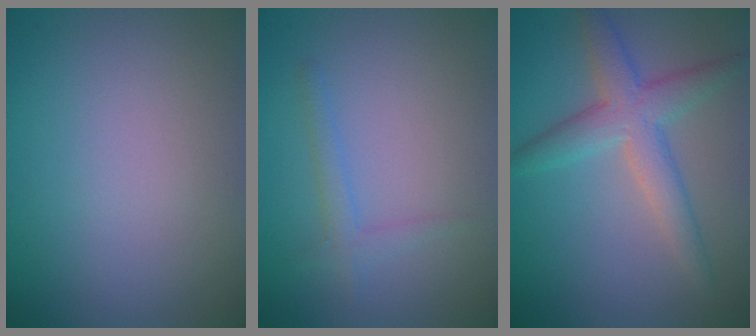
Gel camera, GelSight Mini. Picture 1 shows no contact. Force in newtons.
{"total": 1.5, "press": 1.5, "slide": 0.1}
{"total": 4.3, "press": 4.3, "slide": 0.3}